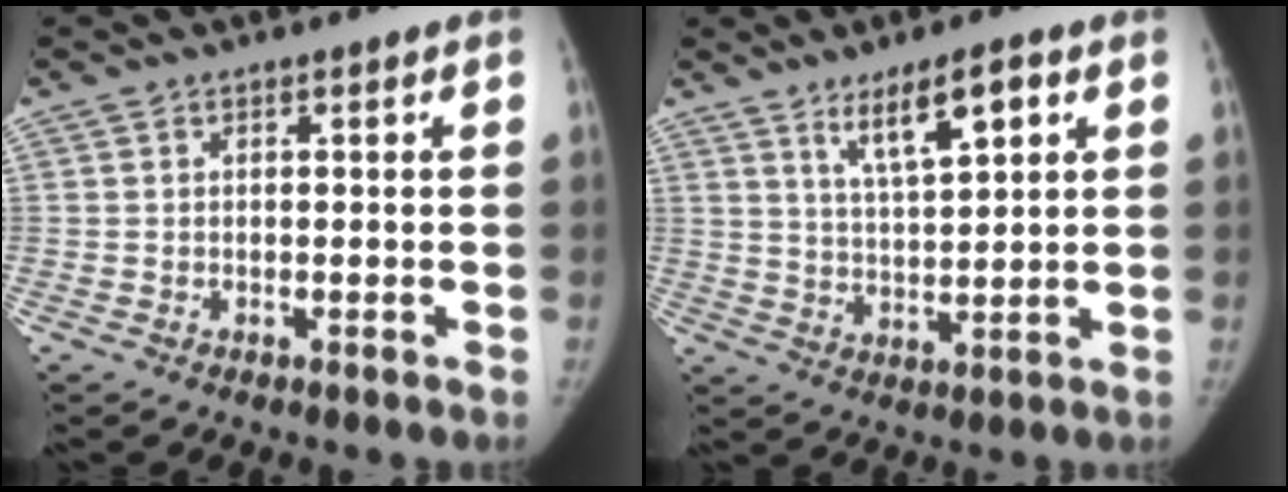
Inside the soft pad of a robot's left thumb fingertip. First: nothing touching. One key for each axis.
{"total": 8.5, "fx": 4.6, "fy": 2.4, "fz": 6.8, "tx": -0.108, "ty": -0.024, "tz": 0.084}